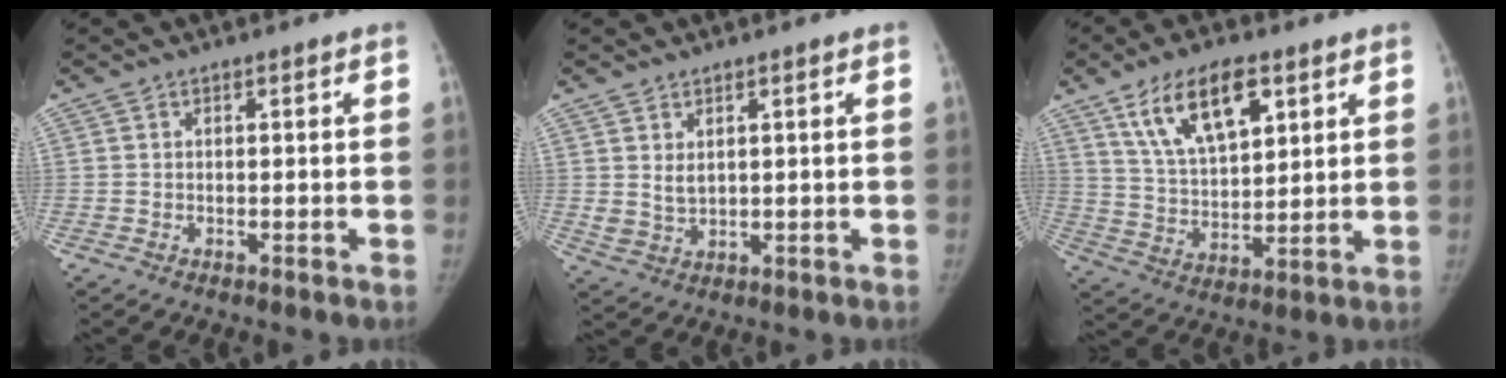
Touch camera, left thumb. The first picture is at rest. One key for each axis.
{"total": 3.0, "fx": 1.2, "fy": 1.9, "fz": 2.0, "tx": -0.033, "ty": -0.013, "tz": 0.033}
{"total": 13.9, "fx": 7.2, "fy": 6.4, "fz": 10.0, "tx": -0.149, "ty": -0.025, "tz": 0.137}